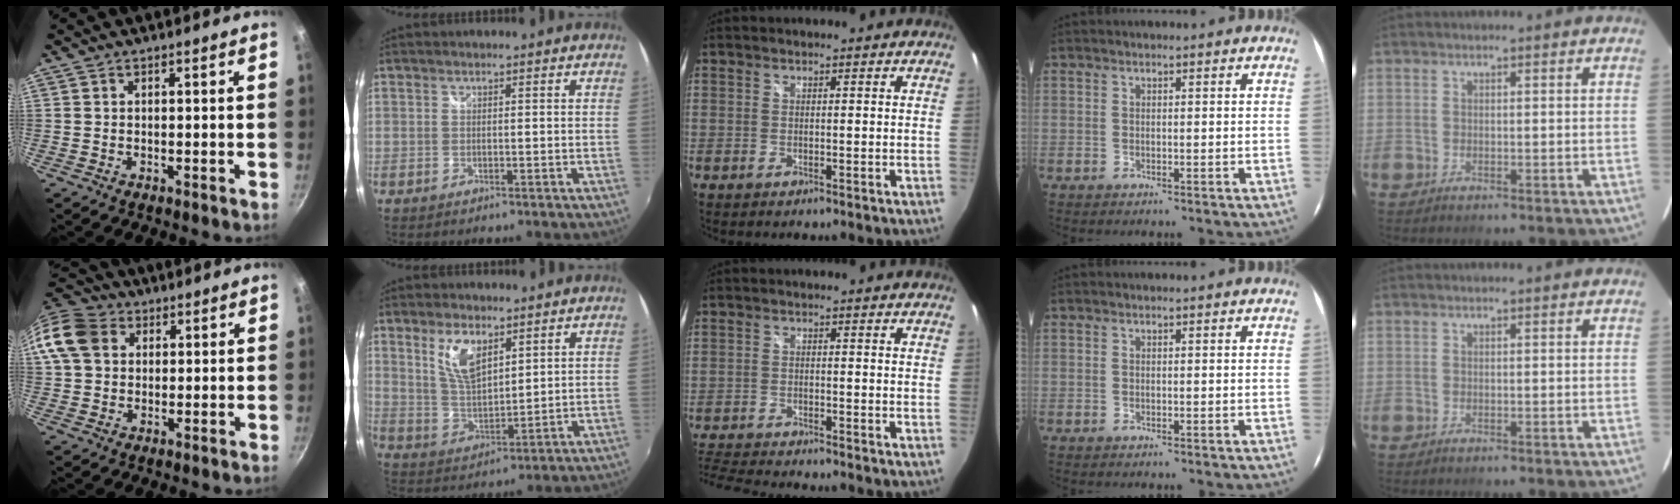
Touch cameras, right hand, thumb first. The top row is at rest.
{"thumb": {"total": 12.2, "force": [3.1, 9.9, 6.5], "torque": [-0.120, 0.020, 0.041]}, "index": {"total": 8.6, "force": [4.7, 3.9, 6.1], "torque": [-0.114, -0.001, 0.098]}, "middle": {"total": 8.5, "force": [-8.0, 0.6, 2.8], "torque": [-0.083, -0.016, -0.146]}}